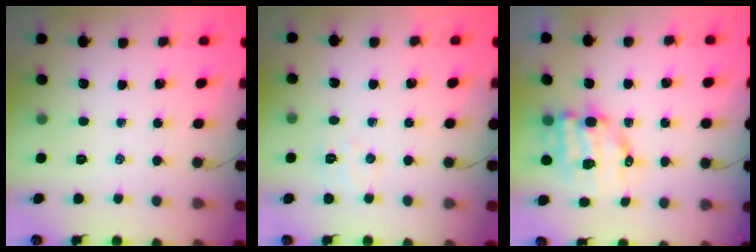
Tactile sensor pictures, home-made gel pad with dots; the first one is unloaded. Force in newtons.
{"total": 4.2, "press": 4.1, "slide": 0.9}
{"total": 10.2, "press": 10.0, "slide": 1.7}